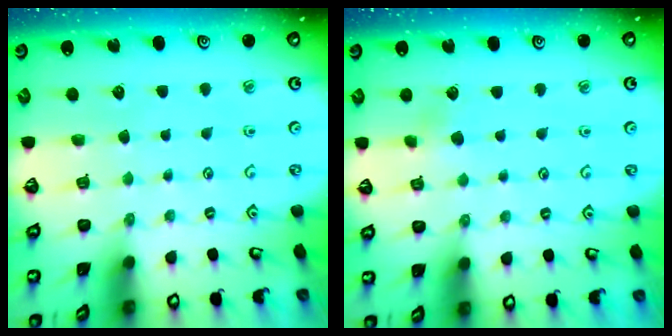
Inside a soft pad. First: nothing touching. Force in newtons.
{"total": 3.8, "press": 3.7, "slide": 0.8}